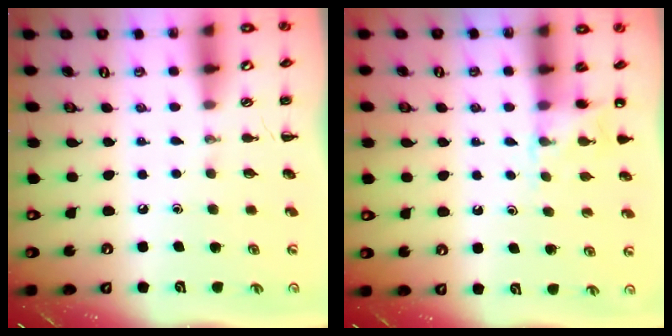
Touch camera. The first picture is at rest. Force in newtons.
{"total": 5.5, "press": 5.3, "slide": 1.3}